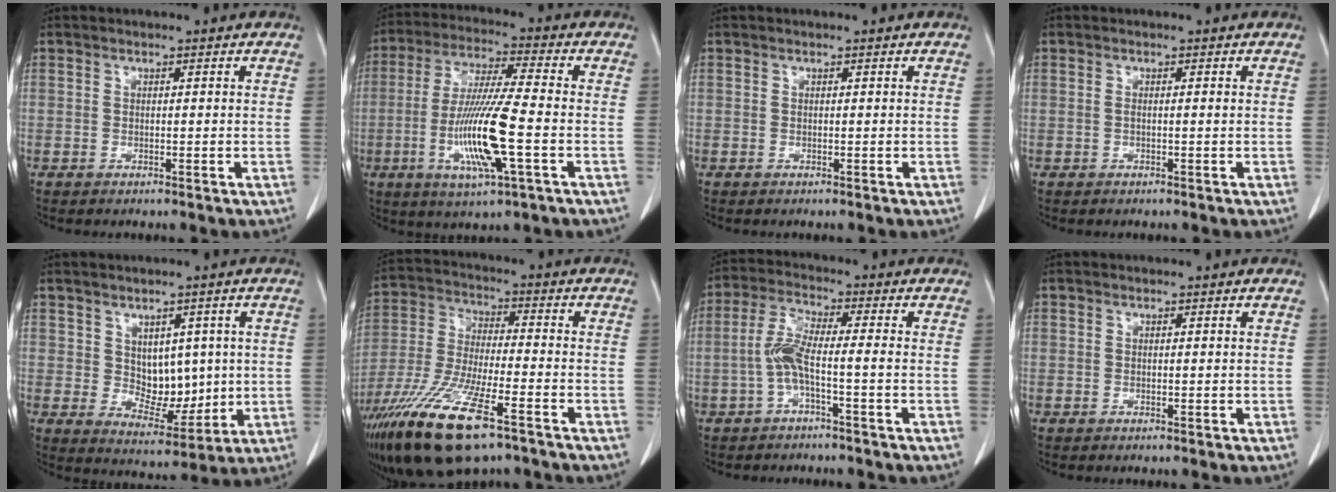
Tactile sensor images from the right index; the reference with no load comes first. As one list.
[{"total": 13.7, "force": [-3.3, 0.7, 13.3], "torque": [-0.264, -0.015, -0.063]}, {"total": 0.0}, {"total": 0.6, "force": [0.1, 0.0, 0.6], "torque": [-0.010, 0.002, 0.004]}, {"total": 7.4, "force": [1.2, 4.7, 5.6], "torque": [-0.074, 0.001, 0.041]}, {"total": 17.1, "force": [-10.8, 3.5, 12.8], "torque": [-0.278, -0.042, -0.200]}, {"total": 5.5, "force": [-1.5, 0.2, 5.3], "torque": [-0.113, 0.013, -0.029]}, {"total": 0.0}]